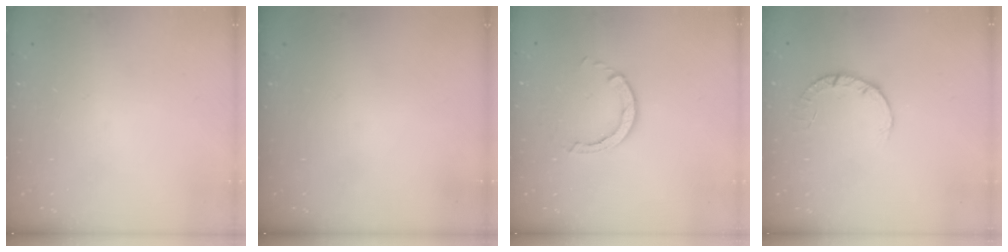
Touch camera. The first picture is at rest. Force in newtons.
{"total": 0.0}
{"total": 2.6, "press": 2.6, "slide": 0.3}
{"total": 2.8, "press": 2.8, "slide": 0.4}